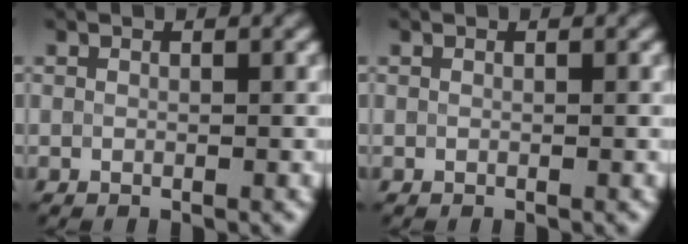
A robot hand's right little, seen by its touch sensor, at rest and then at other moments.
{"total": 0.0}